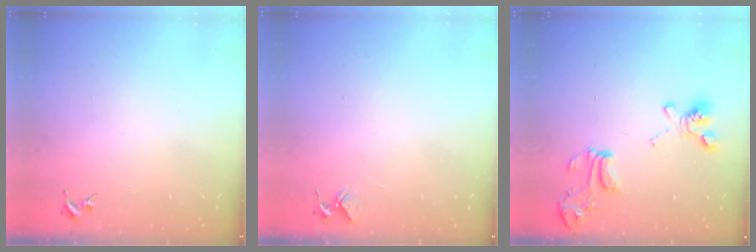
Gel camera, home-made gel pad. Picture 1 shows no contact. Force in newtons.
{"total": 3.9, "press": 3.9, "slide": 0.3}
{"total": 16.0, "press": 15.9, "slide": 1.4}